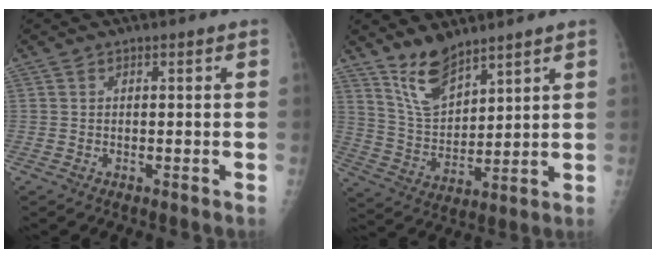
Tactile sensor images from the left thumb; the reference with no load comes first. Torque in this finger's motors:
{"motor_torque": [0.80, 0.65, 0.32, -0.29, 0.18]}